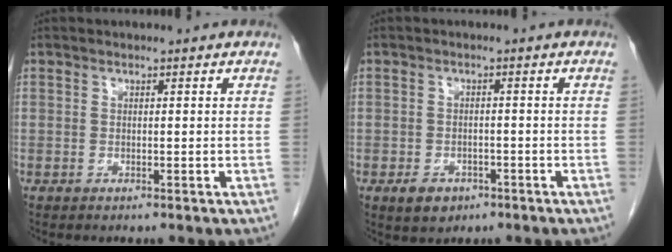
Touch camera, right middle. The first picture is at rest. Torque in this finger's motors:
{"motor_torque": [0.56, -0.41, 0.08, 0.01]}